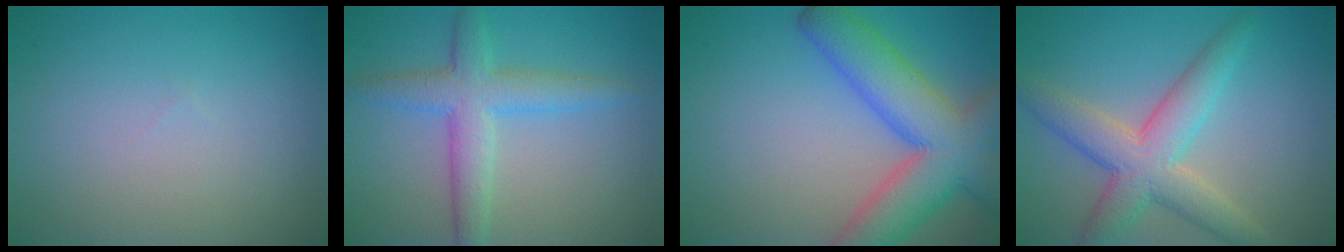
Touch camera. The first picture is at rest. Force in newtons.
{"total": 4.5, "press": 4.5, "slide": 0.1}
{"total": 9.6, "press": 9.6, "slide": 0.6}
{"total": 5.9, "press": 5.9, "slide": 0.2}